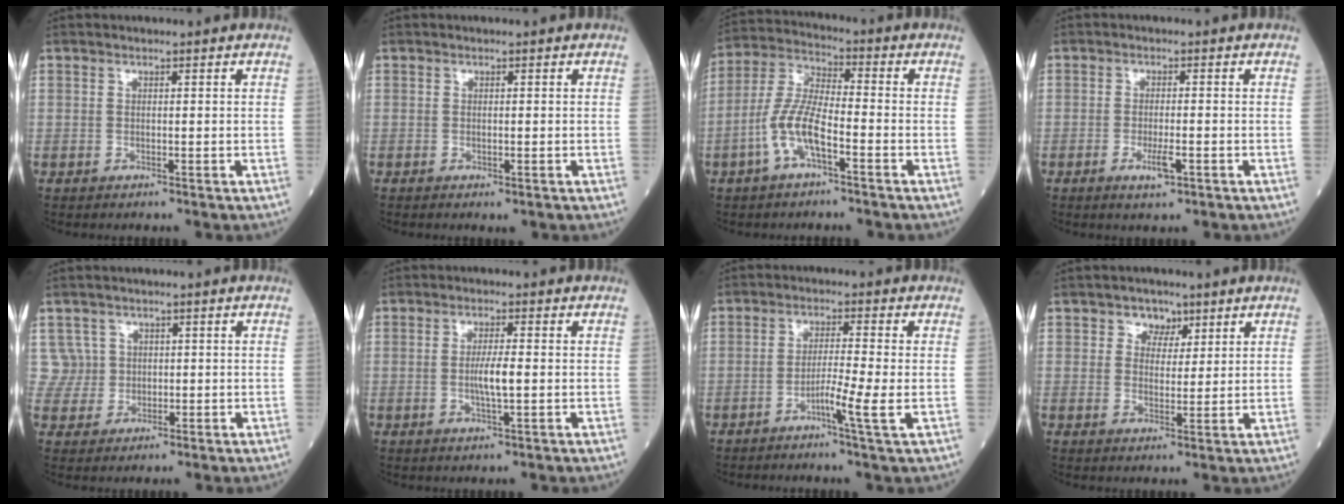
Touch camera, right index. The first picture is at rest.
{"total": 1.0, "force": [-0.5, 0.5, 0.8], "torque": [-0.016, -0.004, -0.002]}
{"total": 8.7, "force": [-3.6, 2.4, 7.5], "torque": [-0.175, 0.009, -0.073]}
{"total": 3.2, "force": [-1.6, 0.7, 2.6], "torque": [-0.050, -0.002, -0.025]}
{"total": 3.8, "force": [0.8, 3.7, -0.5], "torque": [0.020, 0.015, 0.018]}
{"total": 3.7, "force": [-0.4, 0.4, 3.6], "torque": [-0.072, -0.004, -0.006]}
{"total": 5.0, "force": [-1.9, -0.9, 4.5], "torque": [-0.081, -0.008, -0.037]}
{"total": 3.6, "force": [2.1, 2.7, 1.3], "torque": [-0.017, 0.005, 0.032]}